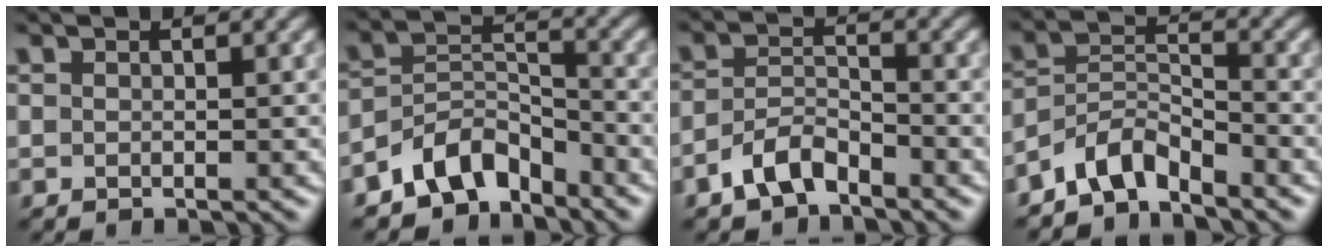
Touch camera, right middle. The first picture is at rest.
{"total": 5.6, "force": [-4.2, 2.9, 2.3], "torque": [-0.028, 0.007, -0.086]}
{"total": 3.5, "force": [-2.5, 1.5, 1.8], "torque": [-0.036, 0.009, -0.055]}
{"total": 4.0, "force": [-3.5, 1.4, 1.5], "torque": [-0.025, 0.008, -0.077]}